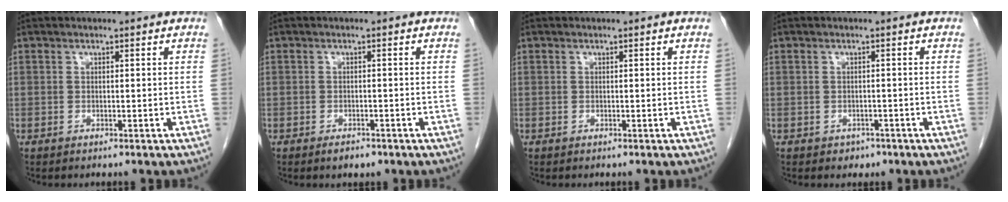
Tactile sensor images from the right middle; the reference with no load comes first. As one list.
[{"total": 1.7, "force": [-1.2, 0.8, 0.9], "torque": [-0.015, 0.000, -0.013]}, {"total": 0.0}, {"total": 1.5, "force": [-0.9, 1.1, 0.3], "torque": [-0.006, 0.003, -0.009]}]